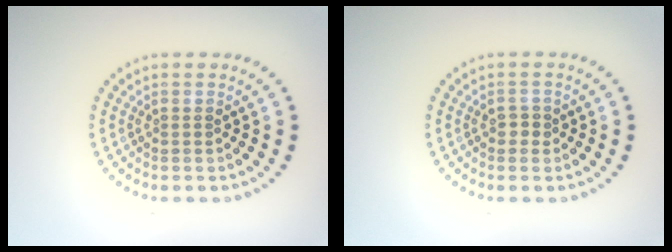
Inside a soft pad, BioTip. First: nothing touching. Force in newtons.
{"total": 1.1, "press": 1.1, "slide": 0.4}